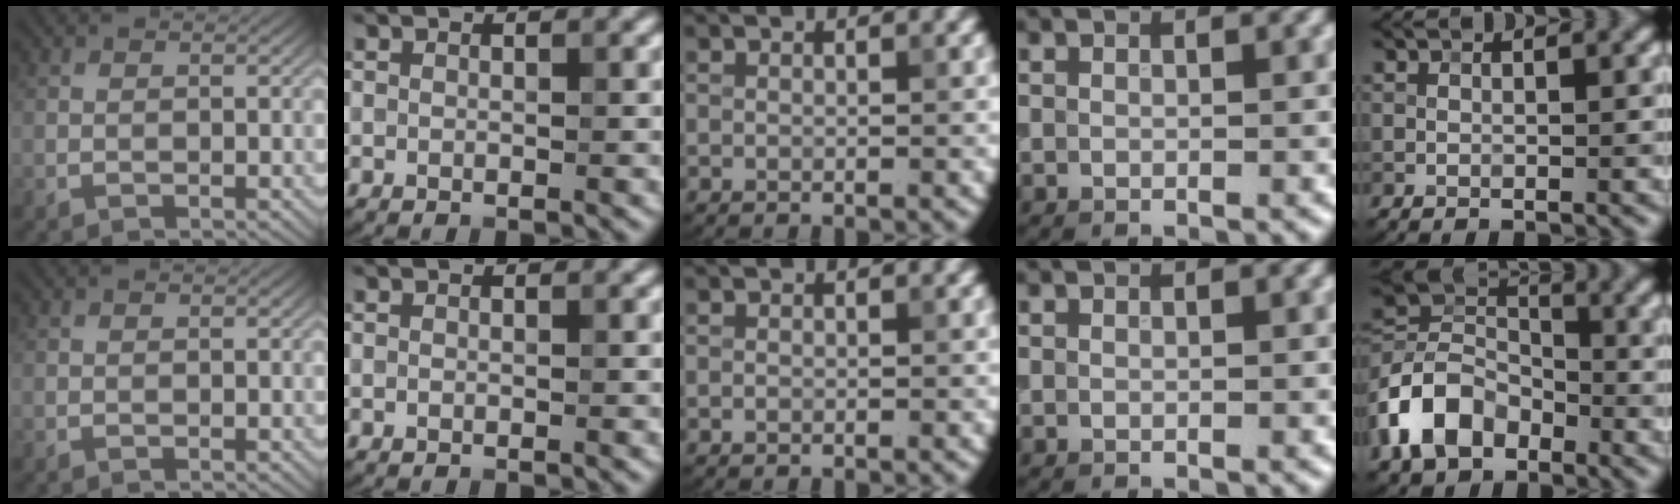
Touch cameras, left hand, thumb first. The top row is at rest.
{"little": {"total": 7.5, "force": [-3.7, 5.2, 4.0], "torque": [-0.080, 0.005, -0.086]}}